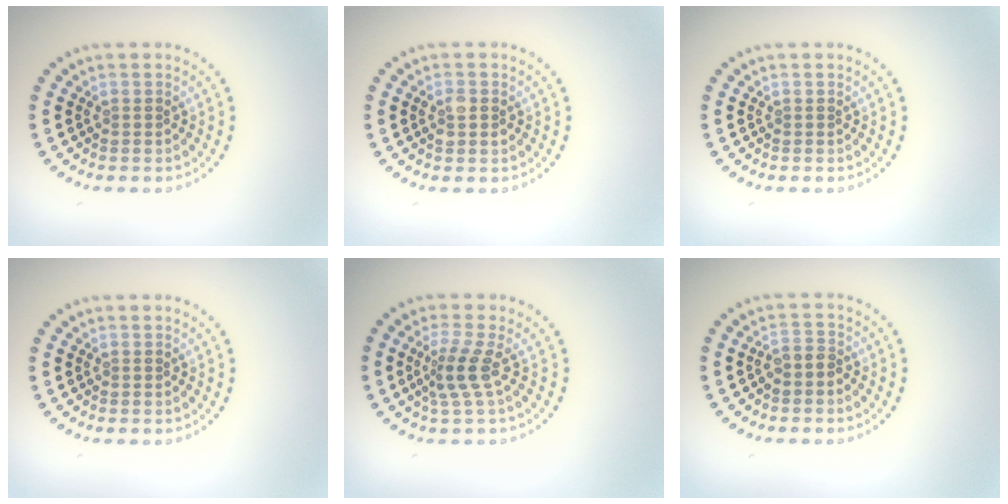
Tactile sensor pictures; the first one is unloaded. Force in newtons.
{"total": 1.5, "press": 1.4, "slide": 0.2}
{"total": 0.0}
{"total": 0.0}
{"total": 2.7, "press": 1.9, "slide": 1.9}
{"total": 1.7, "press": 1.4, "slide": 1.0}